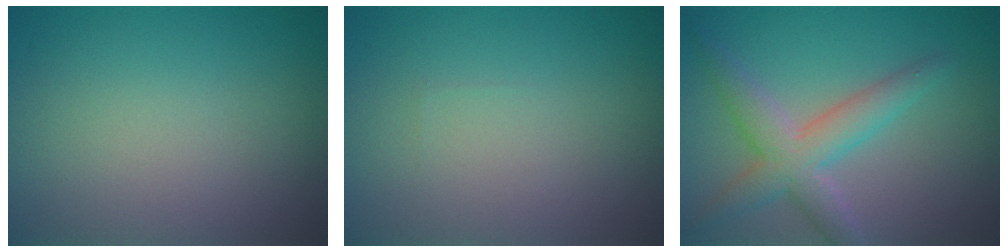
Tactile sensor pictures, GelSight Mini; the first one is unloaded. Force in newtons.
{"total": 0.0}
{"total": 4.5, "press": 4.5, "slide": 0.2}